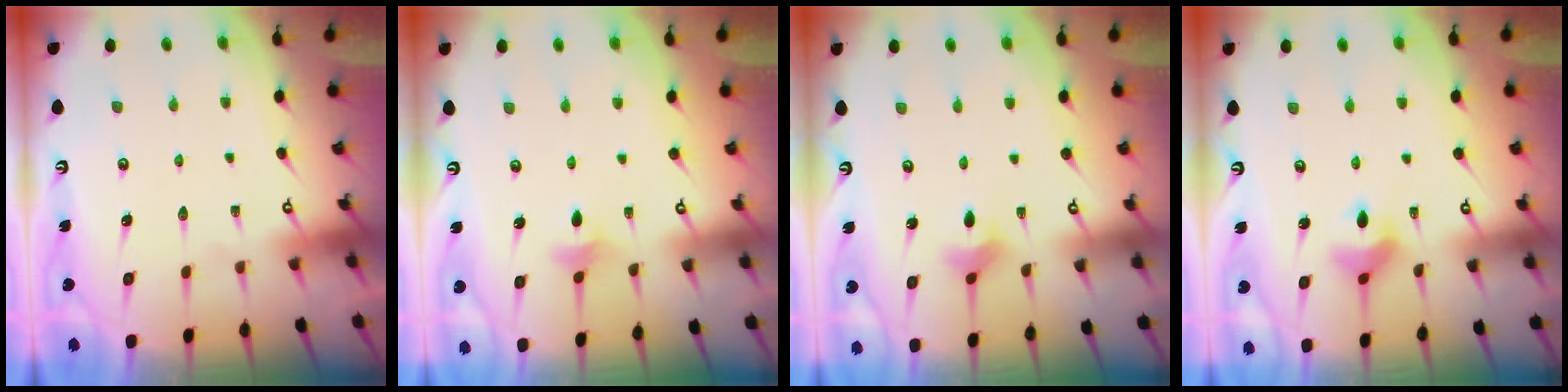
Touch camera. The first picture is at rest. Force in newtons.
{"total": 3.3, "press": 3.2, "slide": 0.8}
{"total": 3.2, "press": 3.1, "slide": 0.8}
{"total": 7.1, "press": 6.8, "slide": 2.0}